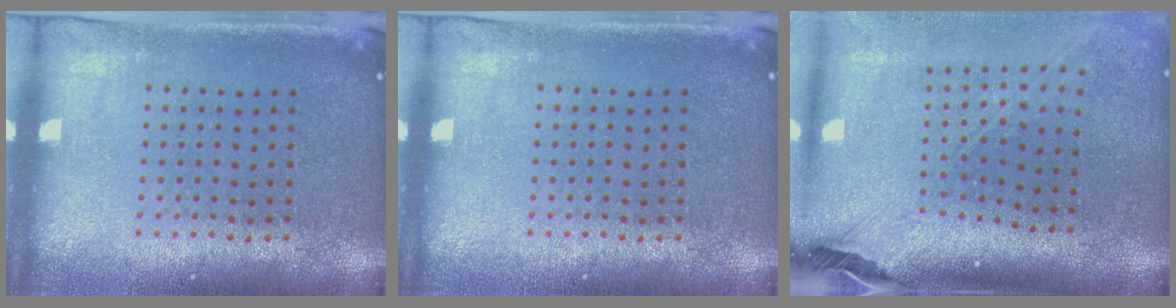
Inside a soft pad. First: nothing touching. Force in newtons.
{"total": 0.0}
{"total": 2.8, "press": 2.0, "slide": 1.9}